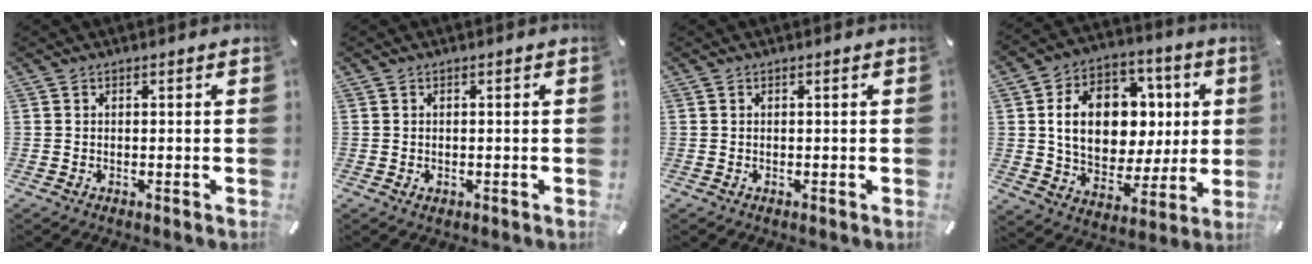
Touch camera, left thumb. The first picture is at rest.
{"total": 0.5, "force": [-0.1, 0.5, 0.2], "torque": [-0.004, 0.003, -0.003]}
{"total": 0.0}
{"total": 17.8, "force": [3.0, 13.7, 11.0], "torque": [-0.187, -0.004, 0.066]}